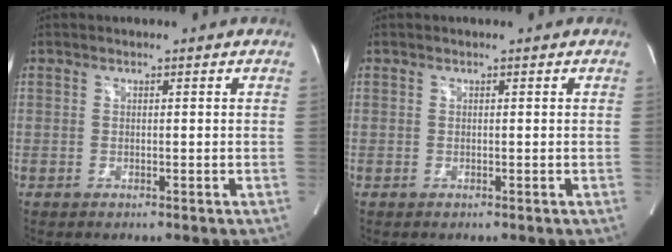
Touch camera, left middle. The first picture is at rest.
{"total": 0.0}